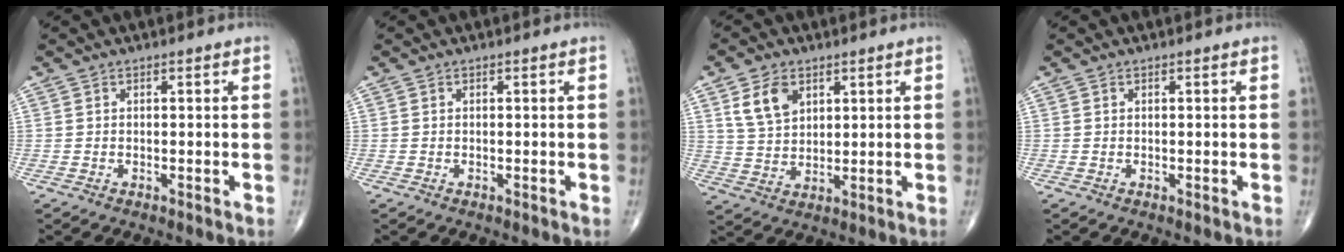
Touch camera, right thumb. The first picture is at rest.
{"total": 0.0}
{"total": 7.4, "force": [3.4, 4.8, 4.4], "torque": [-0.066, -0.014, 0.070]}
{"total": 0.0}